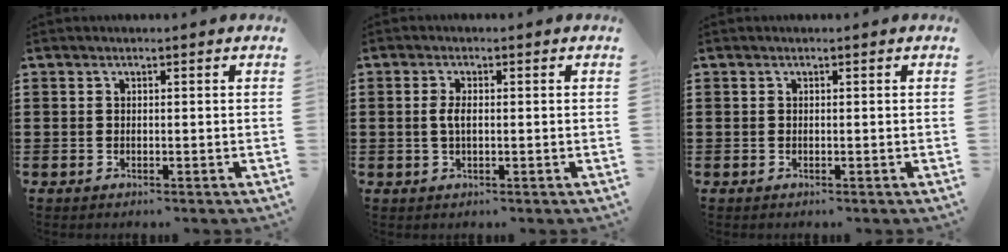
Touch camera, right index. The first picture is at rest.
{"total": 2.3, "force": [0.0, 0.8, 2.2], "torque": [-0.050, -0.002, -0.004]}
{"total": 0.0}